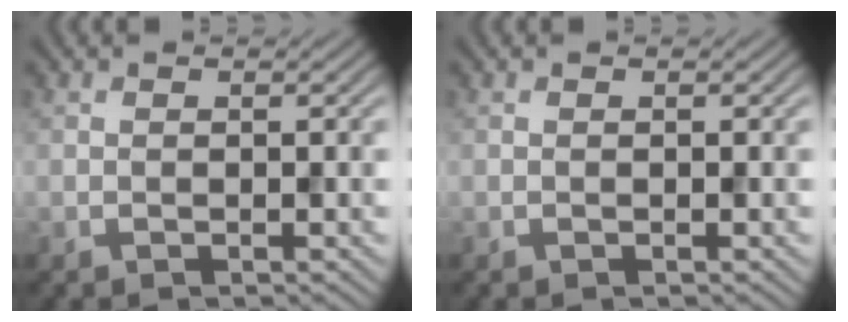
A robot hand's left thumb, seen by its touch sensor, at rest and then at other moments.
{"total": 0.0}